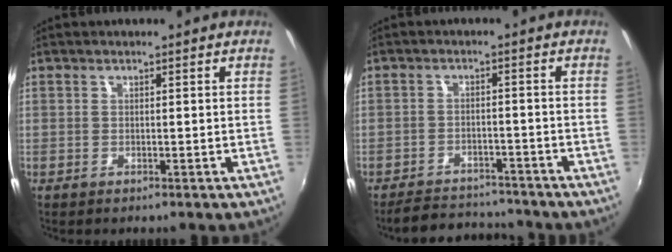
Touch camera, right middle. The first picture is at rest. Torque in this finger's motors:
{"motor_torque": [0.51, -0.66, 0.08, 0.07]}